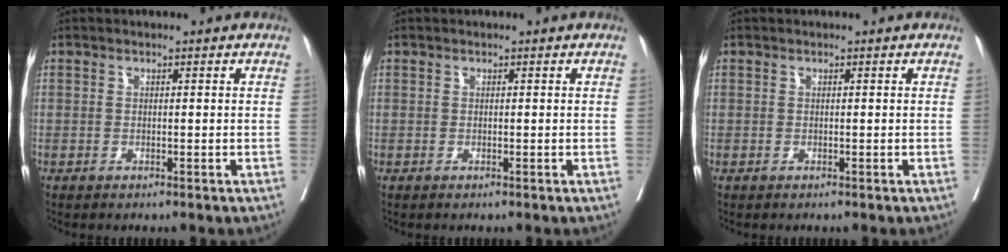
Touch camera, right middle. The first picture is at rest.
{"total": 0.0}
{"total": 0.0}